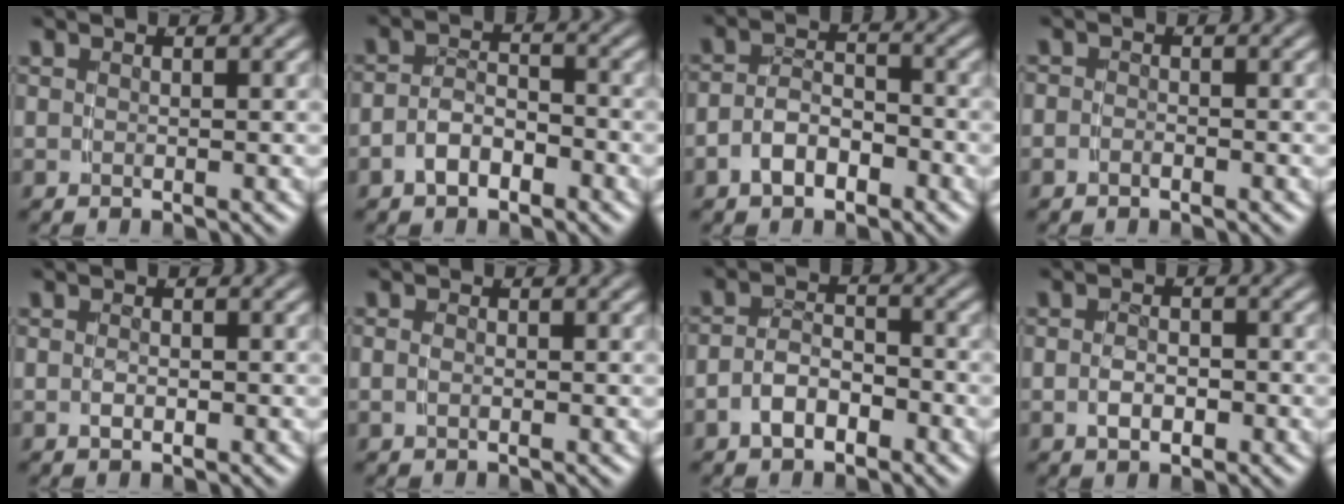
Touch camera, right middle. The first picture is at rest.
{"total": 3.3, "force": [-2.1, 1.9, 1.6], "torque": [-0.021, -0.003, -0.038]}
{"total": 3.9, "force": [-2.3, 2.6, 1.9], "torque": [-0.028, -0.002, -0.041]}
{"total": 1.0, "force": [-0.9, 0.5, 0.1], "torque": [-0.005, -0.005, -0.016]}
{"total": 0.7, "force": [-0.5, 0.0, 0.5], "torque": [-0.010, -0.003, -0.005]}
{"total": 0.7, "force": [-0.3, 0.2, 0.6], "torque": [-0.016, -0.004, -0.003]}
{"total": 3.7, "force": [-2.1, 2.3, 1.9], "torque": [-0.027, -0.003, -0.038]}
{"total": 1.9, "force": [-0.8, 1.0, 1.4], "torque": [-0.021, -0.001, -0.012]}